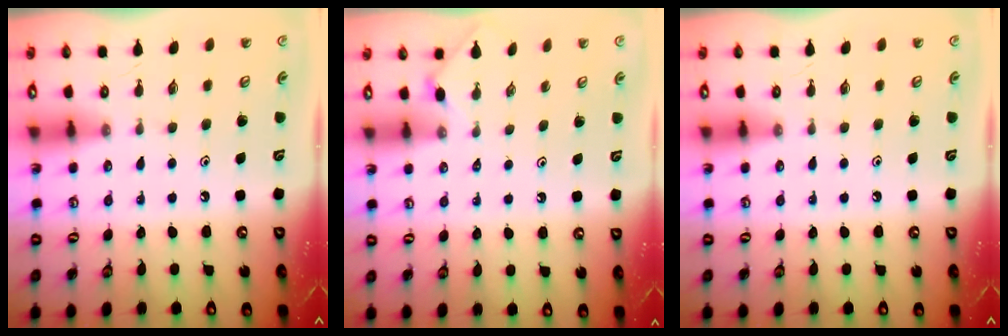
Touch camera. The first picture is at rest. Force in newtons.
{"total": 1.4, "press": 1.4, "slide": 0.4}
{"total": 0.0}